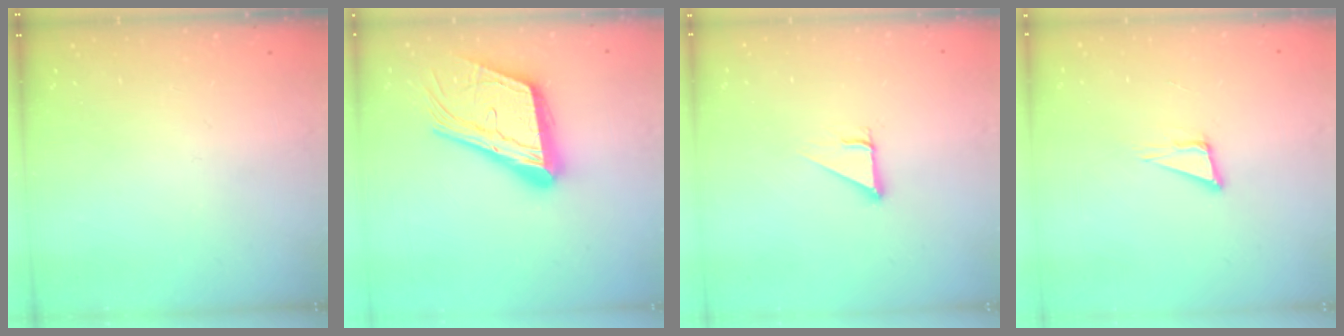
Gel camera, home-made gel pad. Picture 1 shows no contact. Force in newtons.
{"total": 23.2, "press": 22.8, "slide": 3.7}
{"total": 2.7, "press": 2.7, "slide": 0.3}
{"total": 4.9, "press": 3.8, "slide": 3.0}